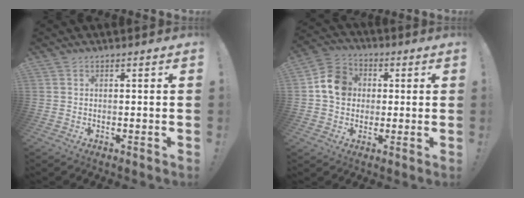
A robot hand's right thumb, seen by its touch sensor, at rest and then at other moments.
{"total": 11.3, "force": [1.6, 9.8, 5.4], "torque": [-0.063, 0.012, 0.035]}